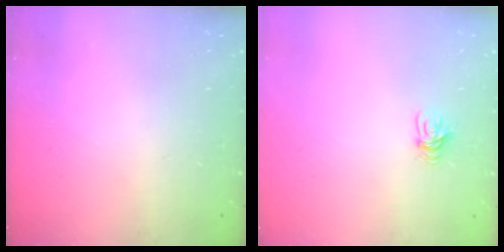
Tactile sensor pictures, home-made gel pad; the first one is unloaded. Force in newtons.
{"total": 4.2, "press": 4.2, "slide": 0.5}